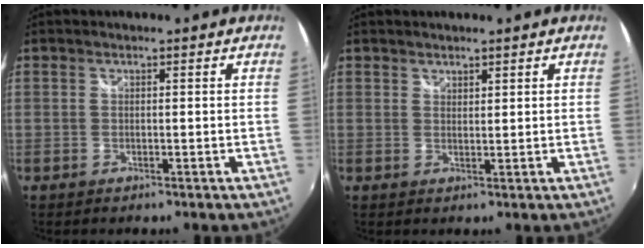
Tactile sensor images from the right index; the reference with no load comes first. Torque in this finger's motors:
{"motor_torque": [-0.10, 0.00, -0.02, -0.01]}